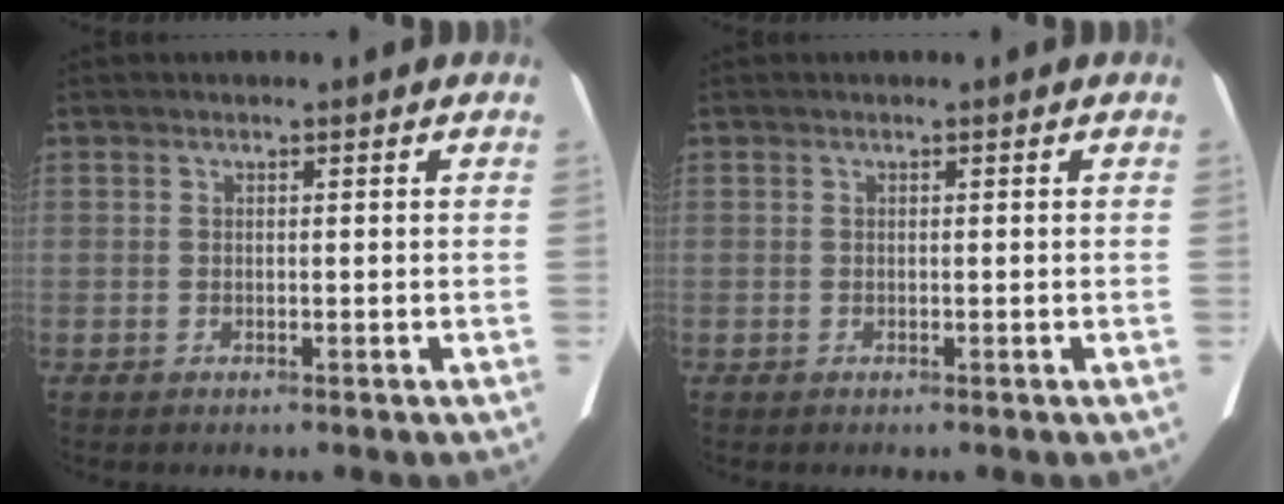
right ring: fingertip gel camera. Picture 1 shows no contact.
{"total": 0.0}